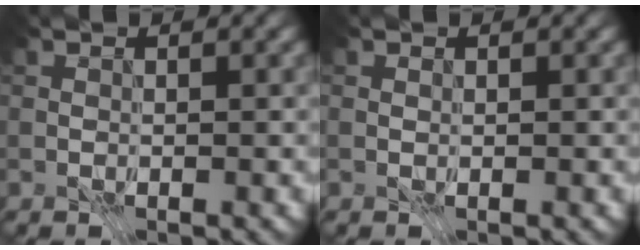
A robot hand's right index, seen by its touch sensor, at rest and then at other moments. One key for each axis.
{"total": 0.0}